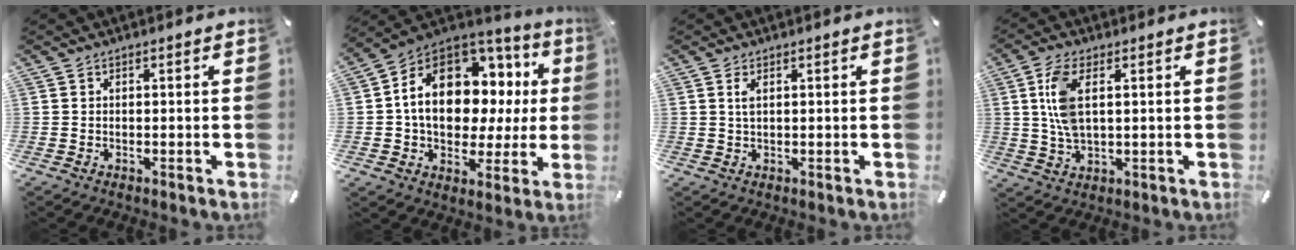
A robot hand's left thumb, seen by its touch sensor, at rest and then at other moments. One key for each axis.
{"total": 17.7, "fx": 3.4, "fy": 12.5, "fz": 12.1, "tx": -0.202, "ty": -0.021, "tz": 0.055}
{"total": 1.8, "fx": 0.6, "fy": 0.5, "fz": 1.6, "tx": -0.034, "ty": 0.003, "tz": 0.009}
{"total": 7.8, "fx": 1.7, "fy": 3.6, "fz": 6.8, "tx": -0.157, "ty": 0.001, "tz": 0.026}